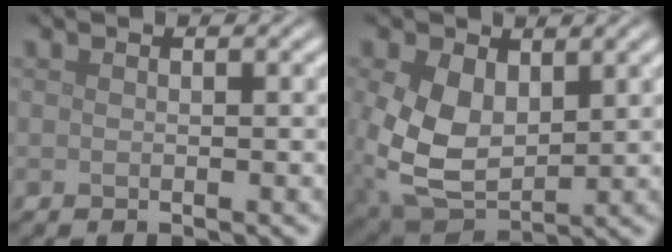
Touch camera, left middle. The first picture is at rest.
{"total": 7.8, "force": [0.7, 5.4, 5.6], "torque": [-0.157, -0.020, 0.028]}